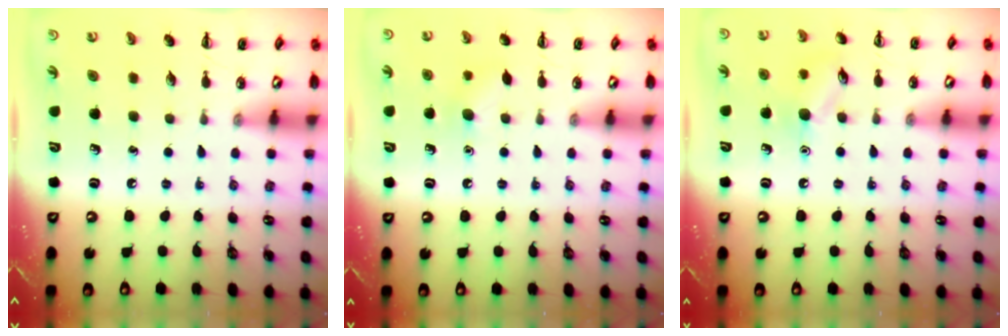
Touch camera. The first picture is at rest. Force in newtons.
{"total": 5.9, "press": 5.8, "slide": 1.4}
{"total": 8.2, "press": 8.1, "slide": 1.2}